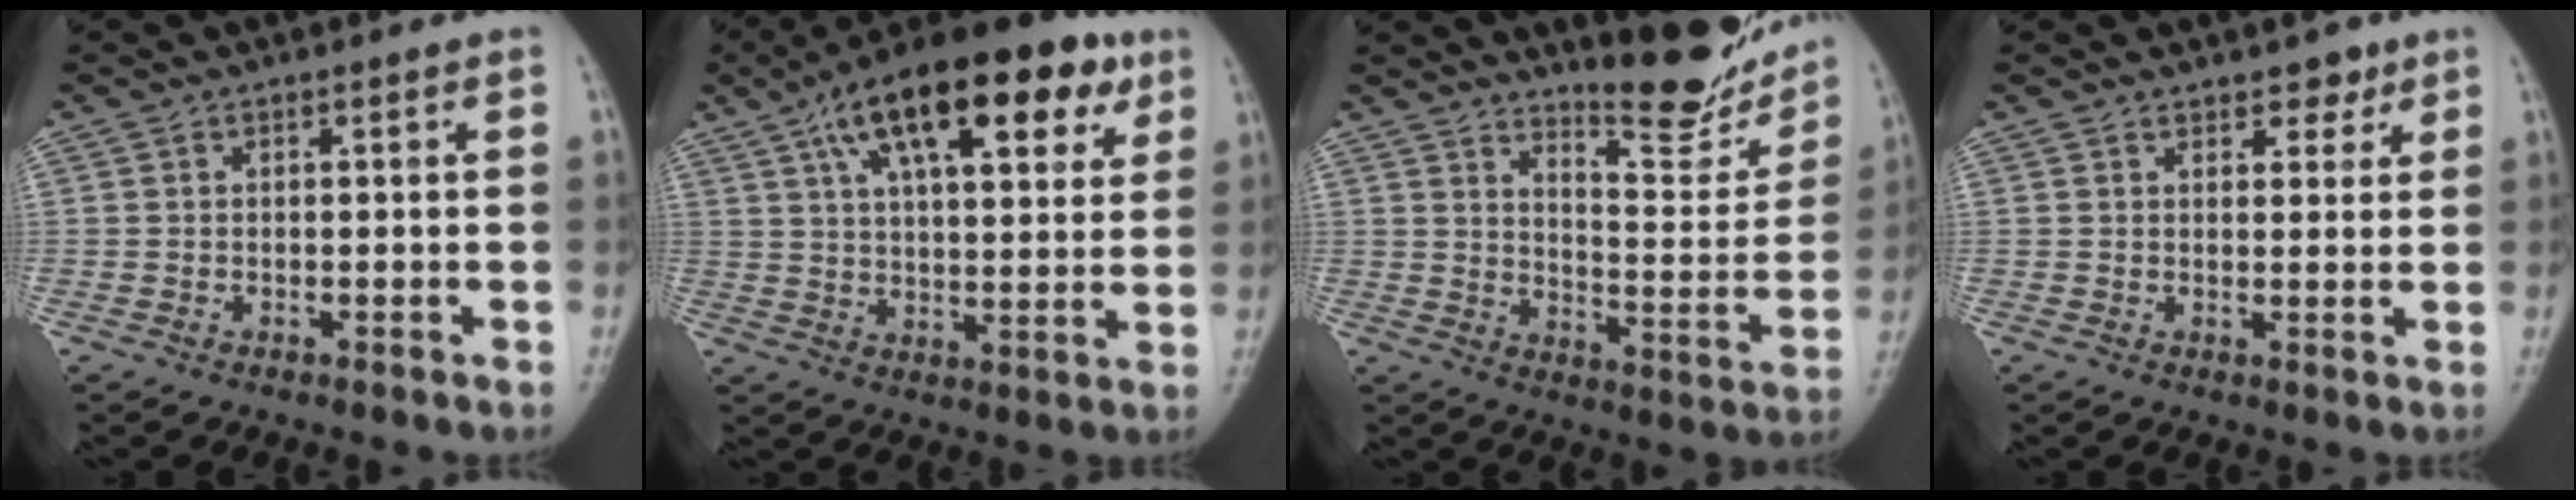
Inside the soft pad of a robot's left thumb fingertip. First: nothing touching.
{"total": 20.8, "force": [10.5, 8.6, 15.8], "torque": [-0.226, -0.009, 0.166]}
{"total": 14.3, "force": [11.7, 3.6, 7.3], "torque": [-0.071, -0.096, 0.172]}
{"total": 3.4, "force": [2.3, 1.9, 1.6], "torque": [0.003, -0.011, 0.032]}